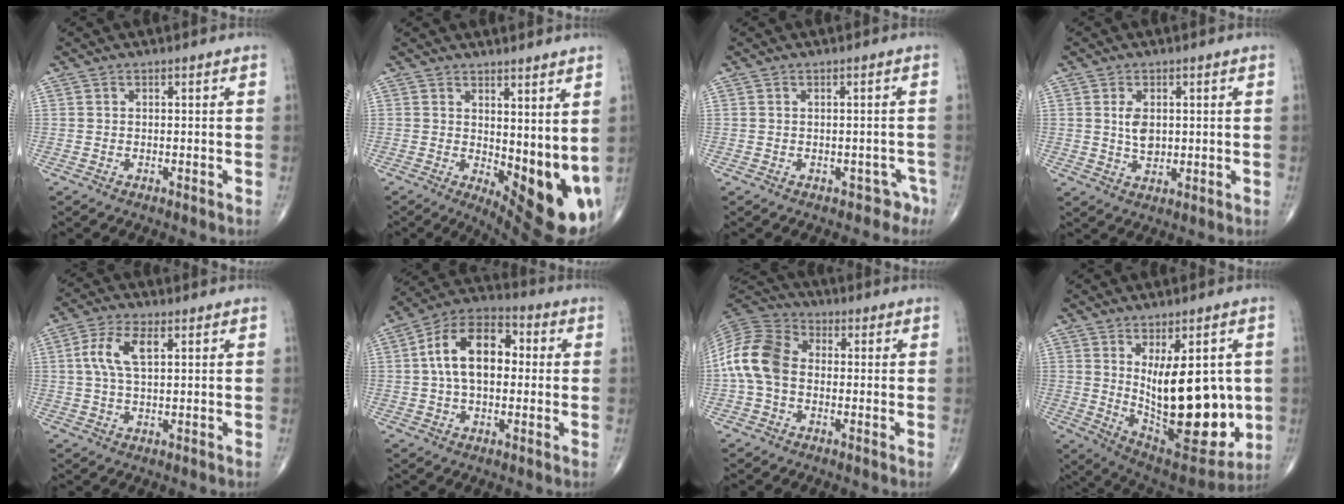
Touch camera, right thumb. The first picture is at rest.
{"total": 13.2, "force": [1.8, 5.2, 12.0], "torque": [-0.157, -0.041, 0.045]}
{"total": 2.2, "force": [-1.1, 1.7, 0.7], "torque": [0.005, 0.017, -0.012]}
{"total": 4.5, "force": [0.9, 2.7, 3.4], "torque": [-0.052, -0.009, 0.020]}
{"total": 6.9, "force": [1.8, 3.2, 5.9], "torque": [-0.134, 0.011, 0.036]}
{"total": 14.0, "force": [1.3, 8.5, 11.1], "torque": [-0.176, 0.033, 0.010]}
{"total": 11.6, "force": [-0.8, 8.4, 8.0], "torque": [-0.160, 0.032, -0.028]}
{"total": 22.3, "force": [0.6, 10.0, 20.0], "torque": [-0.268, -0.041, 0.037]}